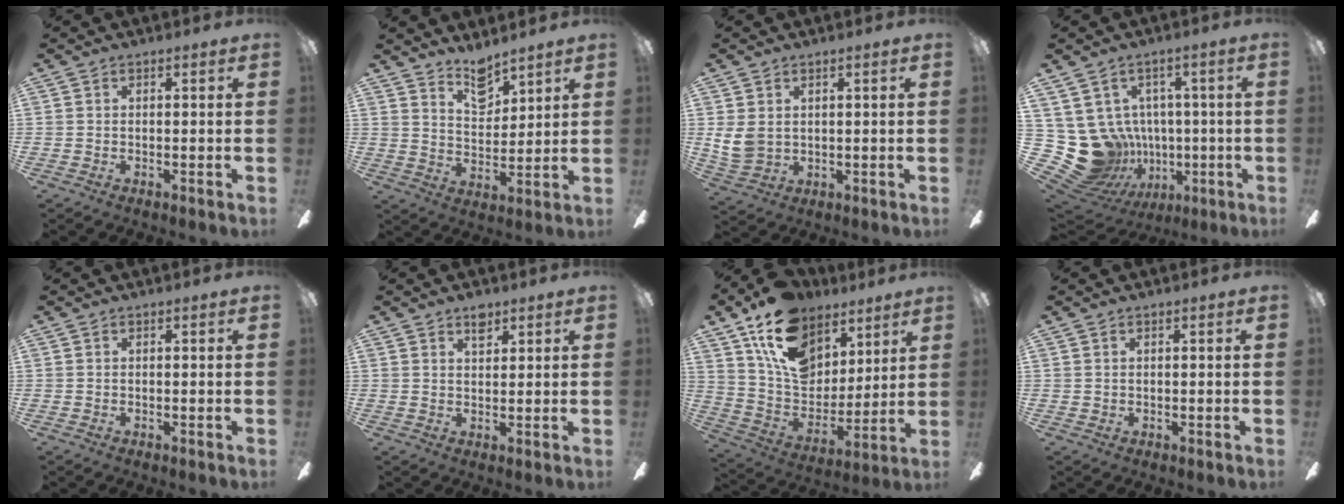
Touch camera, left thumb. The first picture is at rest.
{"total": 8.1, "force": [6.9, 3.2, 2.8], "torque": [-0.036, -0.043, 0.121]}
{"total": 5.7, "force": [2.2, 4.3, 3.0], "torque": [-0.083, -0.004, 0.044]}
{"total": 15.7, "force": [-0.9, 14.4, 6.1], "torque": [-0.168, -0.018, 0.019]}
{"total": 0.0}
{"total": 3.6, "force": [2.7, 1.7, 1.8], "torque": [-0.016, -0.010, 0.044]}
{"total": 19.5, "force": [12.0, 12.3, 9.4], "torque": [-0.169, -0.056, 0.223]}
{"total": 0.8, "force": [0.5, 0.6, 0.3], "torque": [-0.007, 0.004, 0.009]}